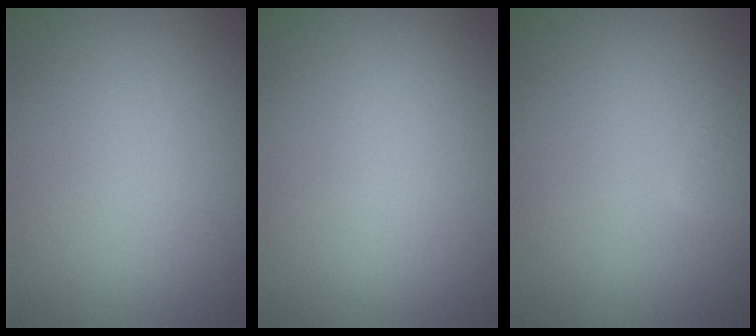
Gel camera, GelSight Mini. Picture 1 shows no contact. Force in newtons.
{"total": 0.0}
{"total": 1.0, "press": 1.0, "slide": 0.1}